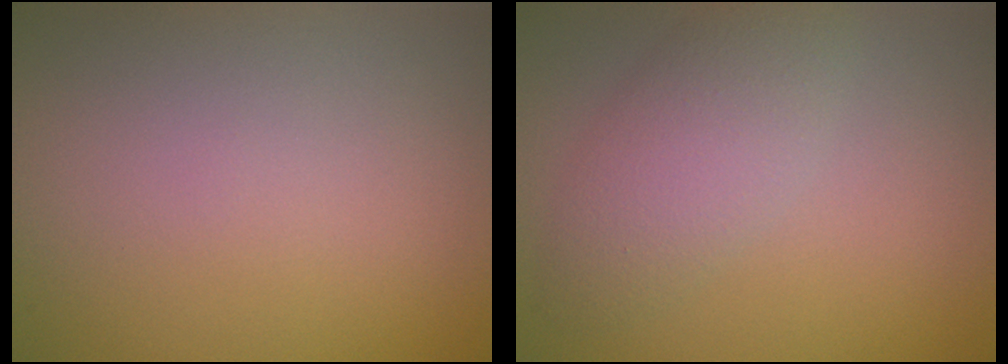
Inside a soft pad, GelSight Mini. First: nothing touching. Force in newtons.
{"total": 3.7, "press": 3.7, "slide": 0.1}